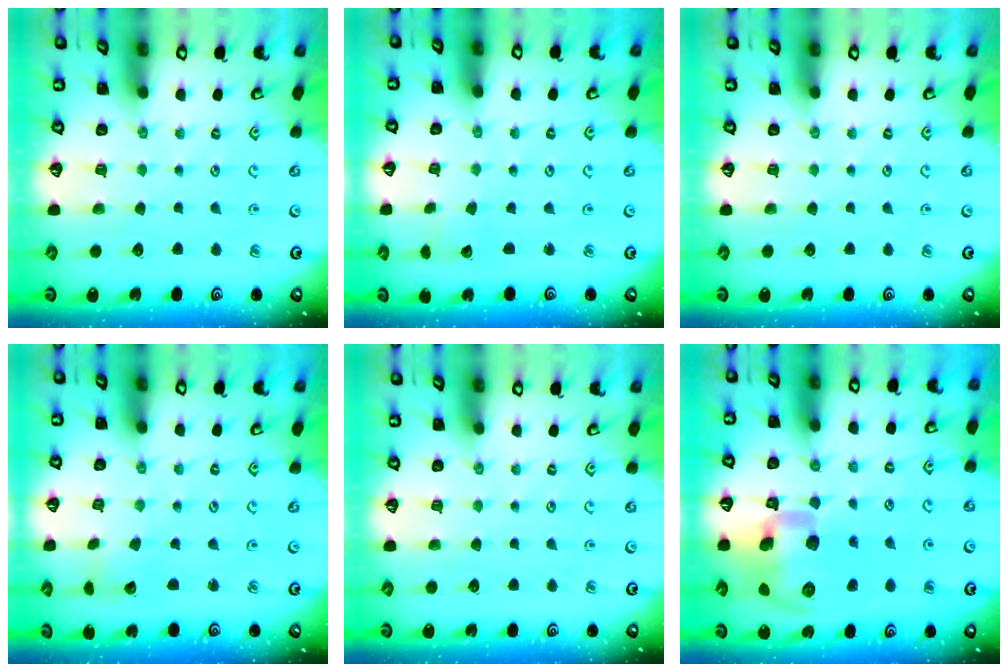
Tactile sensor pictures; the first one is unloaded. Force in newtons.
{"total": 1.8, "press": 1.8, "slide": 0.0}
{"total": 0.0}
{"total": 2.4, "press": 2.4, "slide": 0.3}
{"total": 0.0}
{"total": 16.5, "press": 16.3, "slide": 2.6}